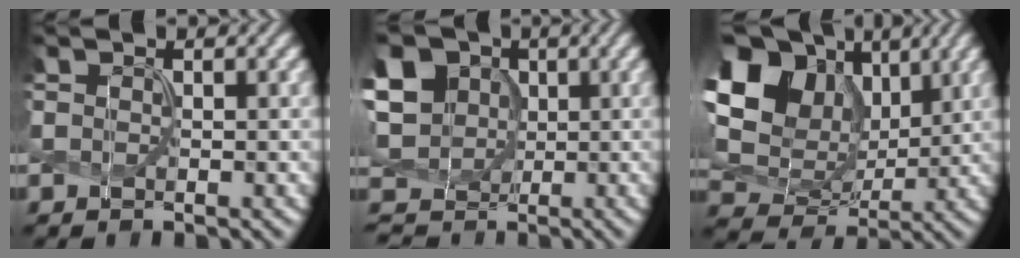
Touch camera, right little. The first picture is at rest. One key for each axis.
{"total": 11.0, "fx": 2.5, "fy": 9.2, "fz": 5.6, "tx": -0.137, "ty": 0.020, "tz": 0.027}
{"total": 17.1, "fx": 6.1, "fy": 12.3, "fz": 10.2, "tx": -0.237, "ty": 0.041, "tz": 0.111}